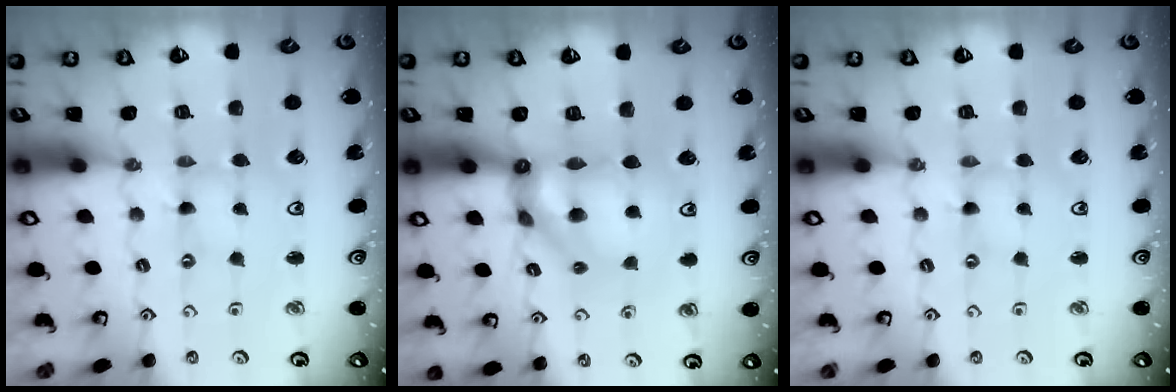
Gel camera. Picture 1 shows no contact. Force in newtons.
{"total": 10.4, "press": 10.2, "slide": 1.8}
{"total": 0.0}